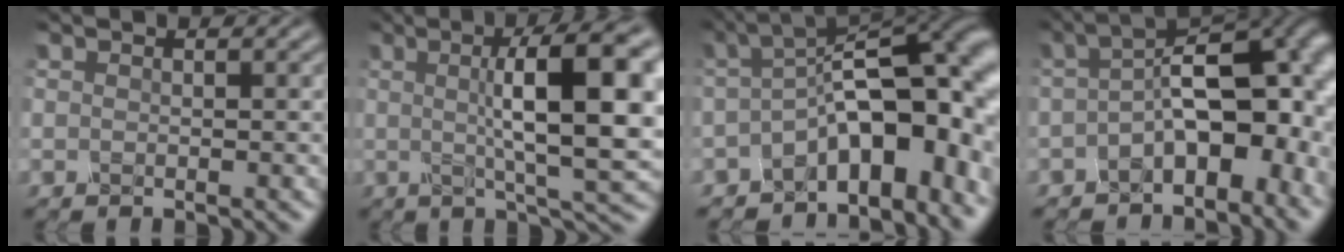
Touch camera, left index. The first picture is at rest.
{"total": 12.7, "force": [1.7, 2.9, 12.2], "torque": [-0.155, 0.013, 0.022]}
{"total": 11.3, "force": [-3.2, 5.0, 9.6], "torque": [-0.115, 0.017, -0.059]}
{"total": 9.7, "force": [-1.7, 5.0, 8.1], "torque": [-0.102, 0.020, -0.034]}